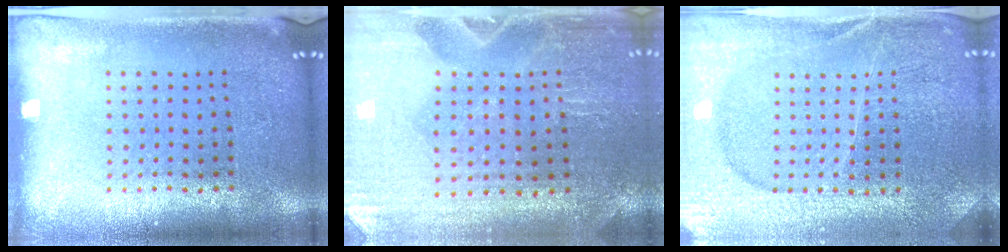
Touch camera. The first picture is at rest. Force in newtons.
{"total": 0.8, "press": 0.8, "slide": 0.2}
{"total": 4.2, "press": 4.0, "slide": 1.2}